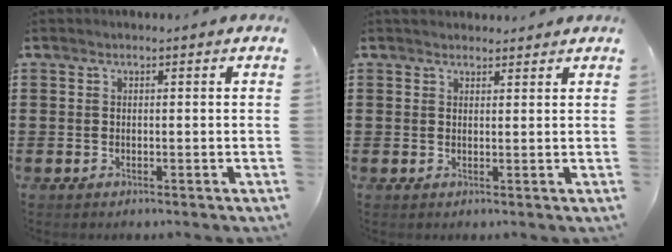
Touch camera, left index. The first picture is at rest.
{"total": 1.7, "force": [1.6, 0.7, -0.2], "torque": [-0.001, 0.005, 0.032]}